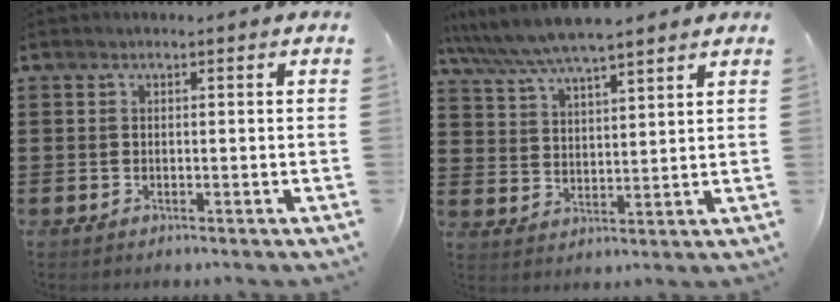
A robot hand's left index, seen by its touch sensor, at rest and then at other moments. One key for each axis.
{"total": 7.0, "fx": 6.4, "fy": 1.0, "fz": 2.6, "tx": -0.073, "ty": -0.022, "tz": 0.114}